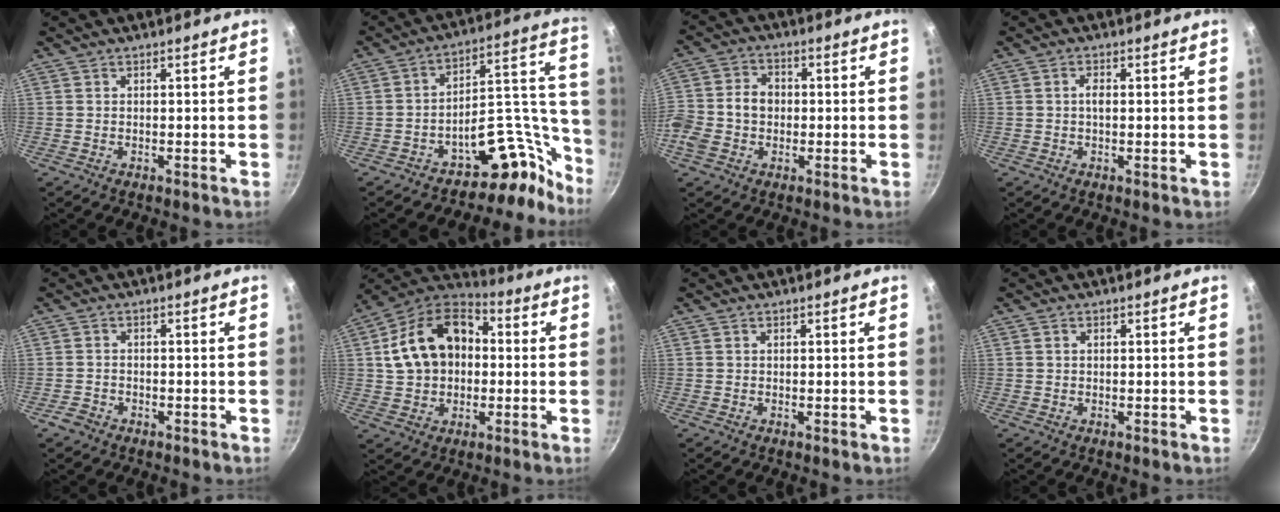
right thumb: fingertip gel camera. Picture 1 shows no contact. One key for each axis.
{"total": 17.0, "fx": -11.3, "fy": 10.2, "fz": 7.6, "tx": -0.013, "ty": 0.138, "tz": -0.166}
{"total": 9.8, "fx": -1.1, "fy": 7.7, "fz": 6.0, "tx": -0.104, "ty": 0.024, "tz": -0.034}
{"total": 2.0, "fx": 0.1, "fy": 0.8, "fz": 1.8, "tx": -0.036, "ty": 0.004, "tz": -0.002}
{"total": 2.3, "fx": -1.6, "fy": 1.5, "fz": 0.7, "tx": -0.016, "ty": 0.018, "tz": -0.027}
{"total": 18.1, "fx": 1.7, "fy": 13.2, "fz": 12.2, "tx": -0.197, "ty": 0.039, "tz": 0.020}
{"total": 0.0}
{"total": 0.6, "fx": 0.2, "fy": 0.4, "fz": 0.4, "tx": -0.007, "ty": 0.003, "tz": 0.003}